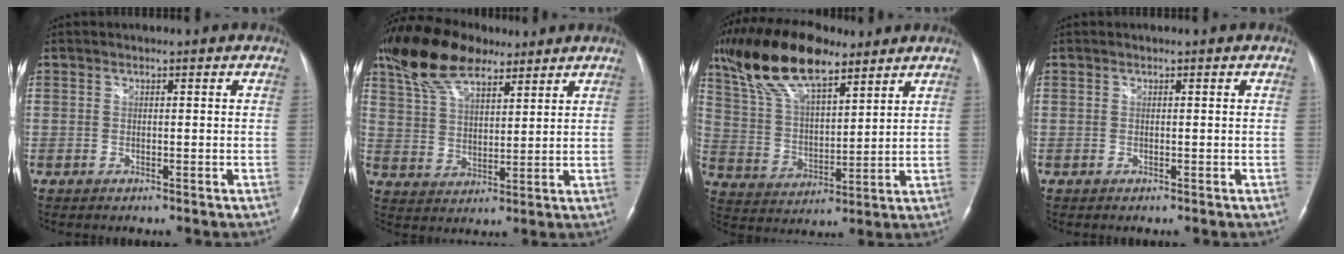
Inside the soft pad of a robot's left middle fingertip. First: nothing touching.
{"total": 12.8, "force": [9.6, 4.8, 7.0], "torque": [-0.142, 0.029, 0.182]}
{"total": 16.7, "force": [11.8, 5.4, 10.6], "torque": [-0.214, 0.027, 0.224]}
{"total": 0.0}